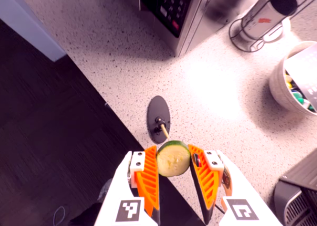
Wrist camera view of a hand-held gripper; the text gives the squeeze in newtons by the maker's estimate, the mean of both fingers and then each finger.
{"total": 10.3, "left": 11.2, "right": 9.4}